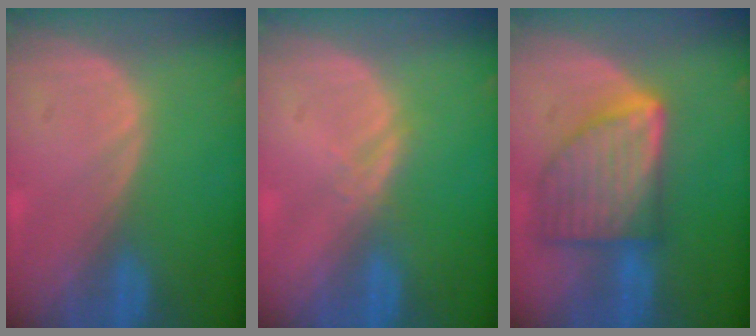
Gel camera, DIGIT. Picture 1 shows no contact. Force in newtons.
{"total": 1.3, "press": 1.3, "slide": 0.1}
{"total": 9.3, "press": 9.3, "slide": 0.5}